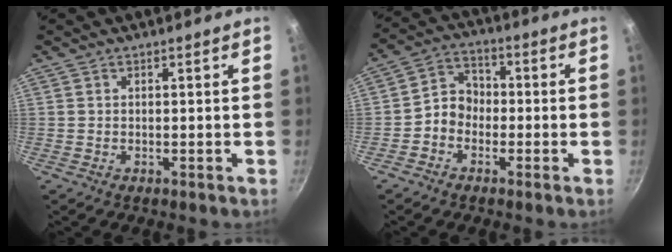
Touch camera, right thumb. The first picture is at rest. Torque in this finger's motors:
{"motor_torque": [0.32, -0.01, 0.09, 0.19, 0.02]}